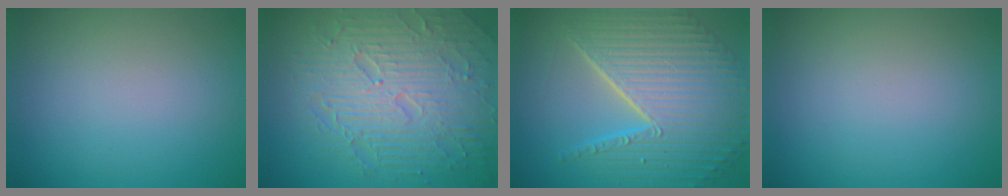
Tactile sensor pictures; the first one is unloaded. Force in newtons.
{"total": 9.7, "press": 6.5, "slide": 7.2}
{"total": 10.9, "press": 7.1, "slide": 8.3}
{"total": 0.0}